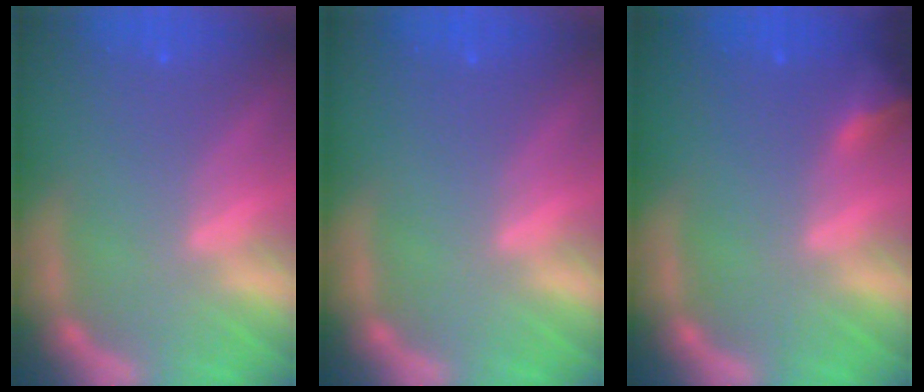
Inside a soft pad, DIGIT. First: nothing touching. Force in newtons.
{"total": 0.0}
{"total": 2.4}